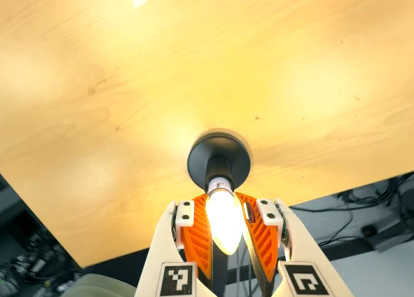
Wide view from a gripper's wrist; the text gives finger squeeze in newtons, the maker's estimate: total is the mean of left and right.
{"total": 24.8, "left": 25.6, "right": 24.0}